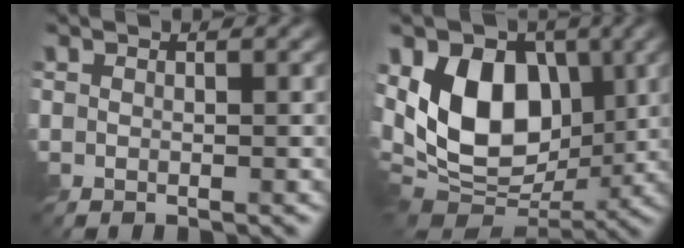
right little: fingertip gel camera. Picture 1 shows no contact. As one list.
[{"total": 11.1, "force": [1.6, 7.6, 7.9], "torque": [-0.137, -0.005, 0.015]}]